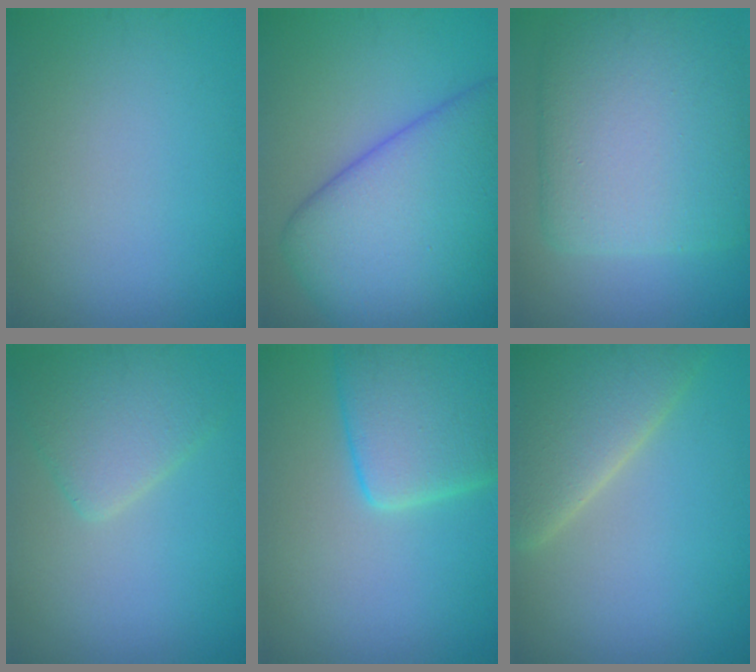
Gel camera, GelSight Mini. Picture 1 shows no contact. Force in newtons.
{"total": 13.0, "press": 13.0, "slide": 0.5}
{"total": 12.9, "press": 12.9, "slide": 0.3}
{"total": 4.3, "press": 4.3, "slide": 0.2}
{"total": 7.8, "press": 7.8, "slide": 0.5}
{"total": 7.7, "press": 7.7, "slide": 0.7}